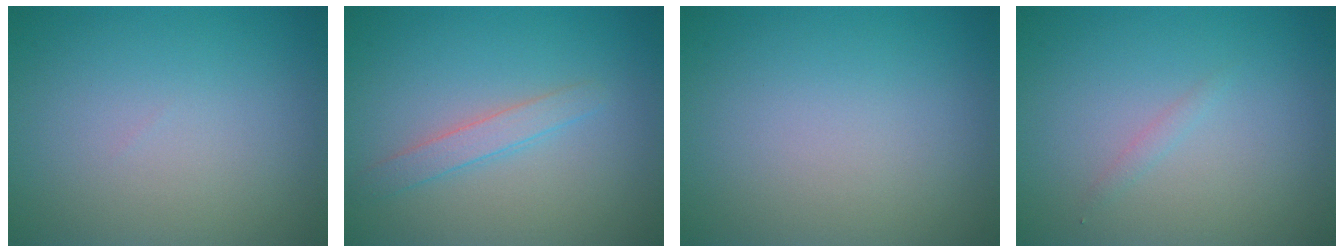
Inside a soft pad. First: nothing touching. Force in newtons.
{"total": 1.8, "press": 1.8, "slide": 0.1}
{"total": 0.0}
{"total": 0.7, "press": 0.7, "slide": 0.1}